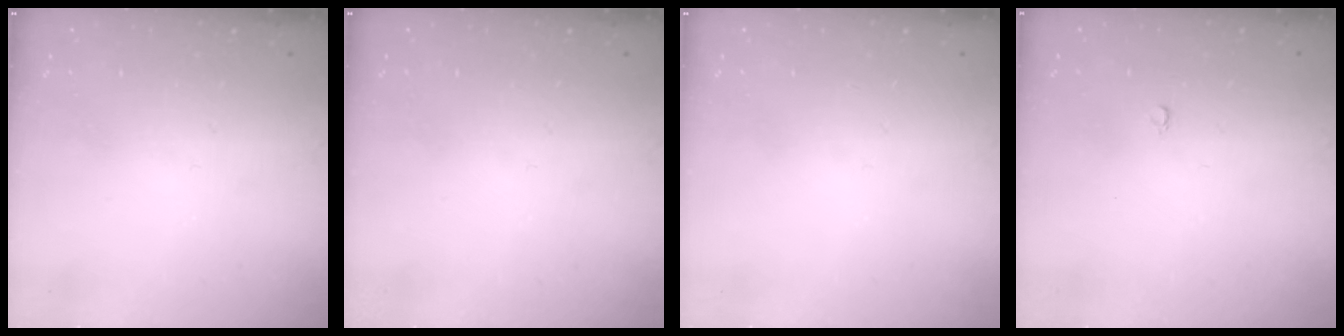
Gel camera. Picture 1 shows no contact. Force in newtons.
{"total": 0.0}
{"total": 0.0}
{"total": 2.4, "press": 2.4, "slide": 0.2}